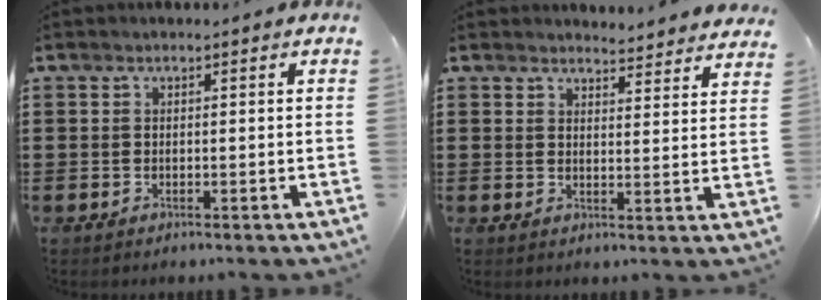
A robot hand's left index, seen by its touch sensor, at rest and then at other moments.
{"total": 3.7, "force": [3.7, 0.2, 0.2], "torque": [-0.009, -0.021, 0.068]}